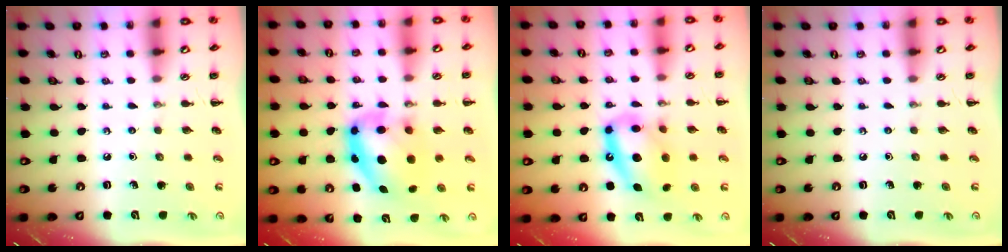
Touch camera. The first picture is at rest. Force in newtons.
{"total": 9.6, "press": 9.4, "slide": 2.1}
{"total": 13.5, "press": 13.1, "slide": 3.4}
{"total": 0.0}